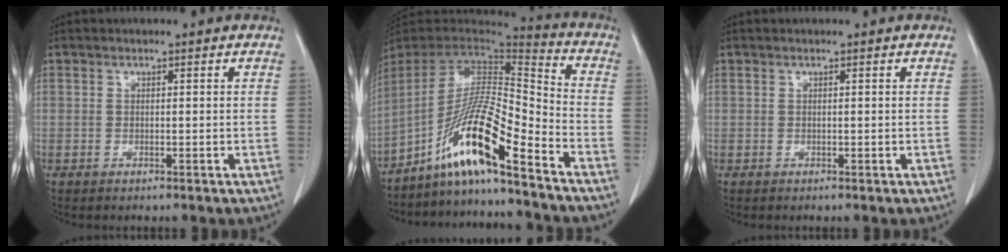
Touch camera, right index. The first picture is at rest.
{"total": 14.7, "force": [-10.1, -0.2, 10.6], "torque": [-0.191, 0.006, -0.186]}
{"total": 0.0}